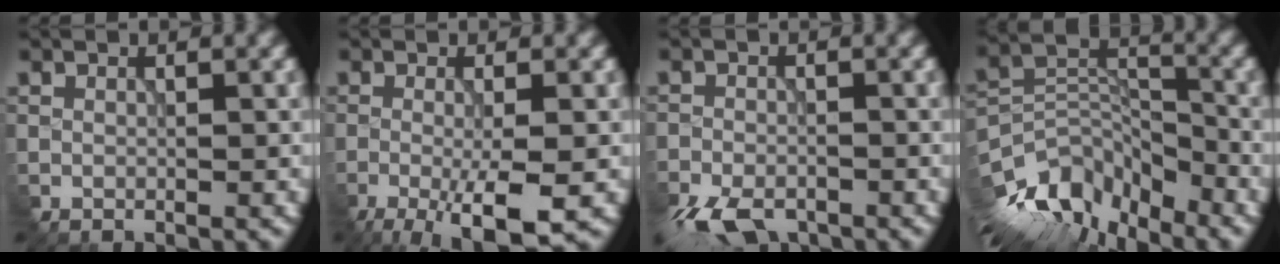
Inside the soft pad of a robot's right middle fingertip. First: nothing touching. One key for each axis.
{"total": 5.9, "fx": -2.6, "fy": 1.0, "fz": 5.2, "tx": -0.089, "ty": -0.003, "tz": -0.046}
{"total": 5.5, "fx": -4.2, "fy": 2.3, "fz": 2.8, "tx": -0.054, "ty": -0.019, "tz": -0.083}
{"total": 10.1, "fx": -7.5, "fy": 4.9, "fz": 4.6, "tx": -0.096, "ty": 0.000, "tz": -0.144}